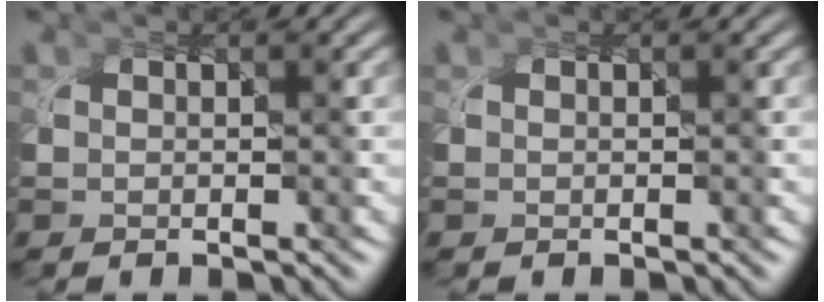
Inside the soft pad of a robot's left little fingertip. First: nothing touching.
{"total": 0.0}